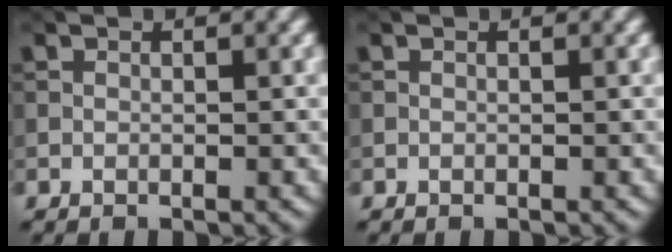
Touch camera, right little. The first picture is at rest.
{"total": 0.0}